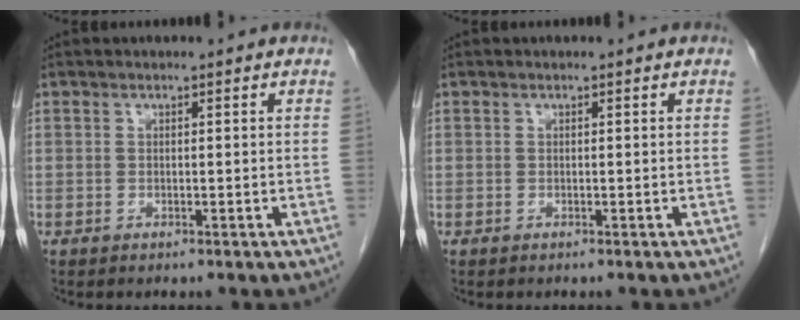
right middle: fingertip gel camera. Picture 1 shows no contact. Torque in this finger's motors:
{"motor_torque": [0.00, 0.00, 0.00, 0.00]}